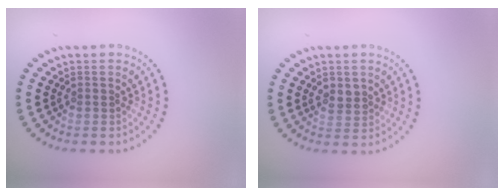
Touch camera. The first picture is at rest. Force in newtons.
{"total": 1.6, "press": 1.5, "slide": 0.4}